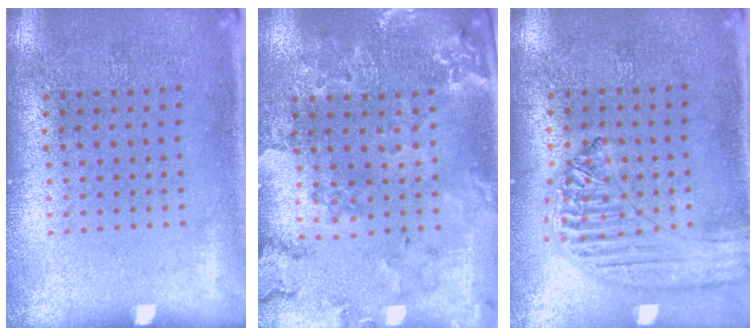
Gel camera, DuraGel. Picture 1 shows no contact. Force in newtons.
{"total": 0.9, "press": 0.9, "slide": 0.2}
{"total": 1.2, "press": 1.2, "slide": 0.1}